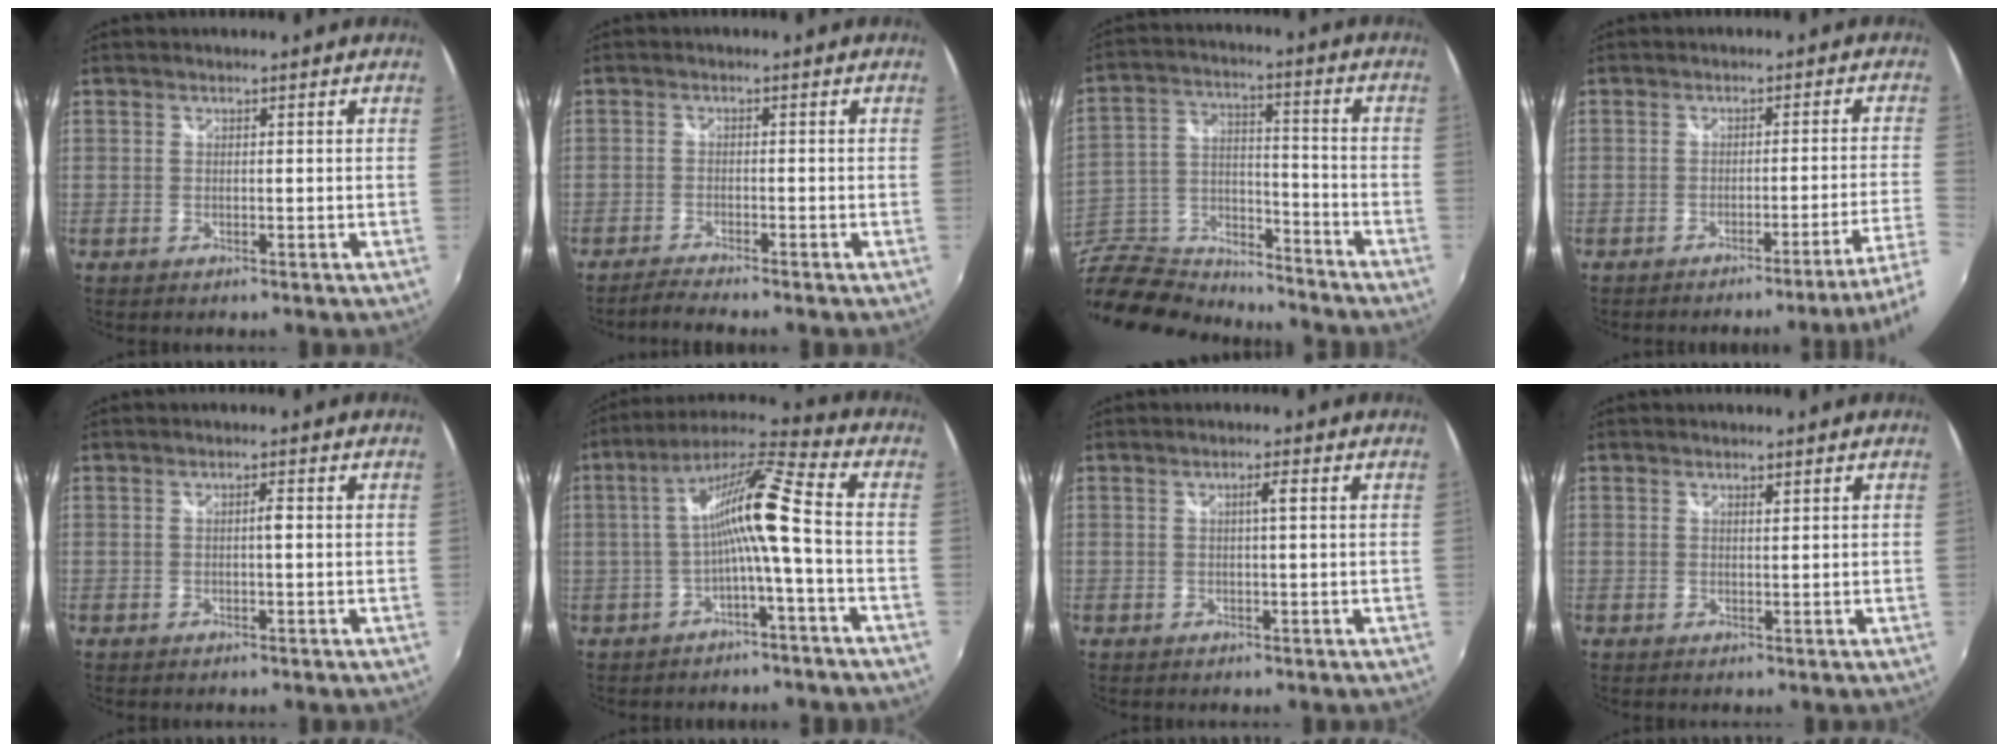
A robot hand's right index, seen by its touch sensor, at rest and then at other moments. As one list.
[{"total": 2.5, "force": [-2.3, -0.6, 0.7], "torque": [-0.029, -0.006, -0.049]}, {"total": 20.6, "force": [-16.3, 9.0, 8.8], "torque": [-0.220, 0.005, -0.272]}, {"total": 7.6, "force": [-5.6, -3.2, 3.9], "torque": [-0.050, -0.023, -0.074]}, {"total": 1.1, "force": [-0.1, 0.1, 1.1], "torque": [-0.018, 0.004, -0.003]}, {"total": 10.6, "force": [-2.2, 0.1, 10.3], "torque": [-0.200, 0.019, -0.039]}, {"total": 1.6, "force": [0.3, -0.1, 1.6], "torque": [-0.027, 0.002, 0.003]}, {"total": 0.8, "force": [0.5, 0.1, 0.5], "torque": [-0.007, 0.001, 0.009]}]